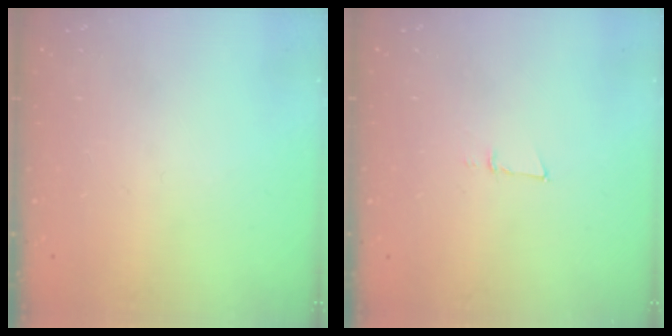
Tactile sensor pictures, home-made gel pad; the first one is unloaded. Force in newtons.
{"total": 3.9, "press": 3.8, "slide": 0.9}